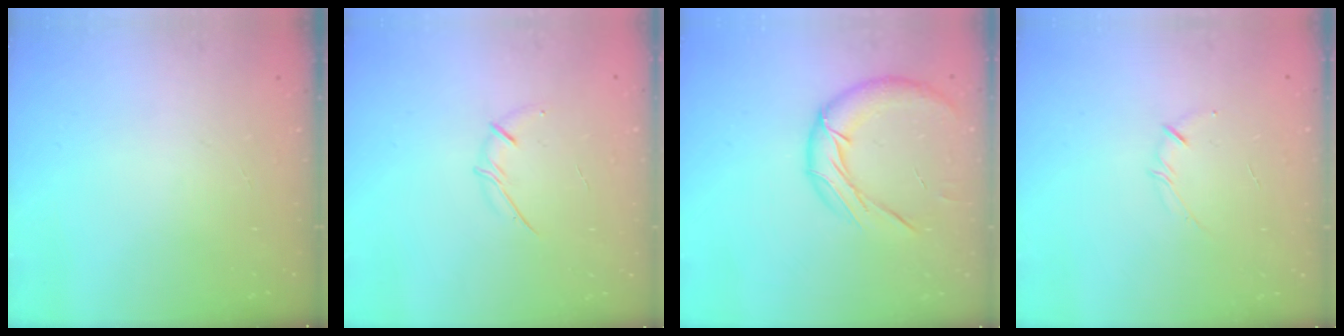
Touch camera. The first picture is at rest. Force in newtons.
{"total": 5.6, "press": 5.6, "slide": 0.7}
{"total": 13.2, "press": 13.1, "slide": 2.1}
{"total": 2.5, "press": 2.4, "slide": 0.4}